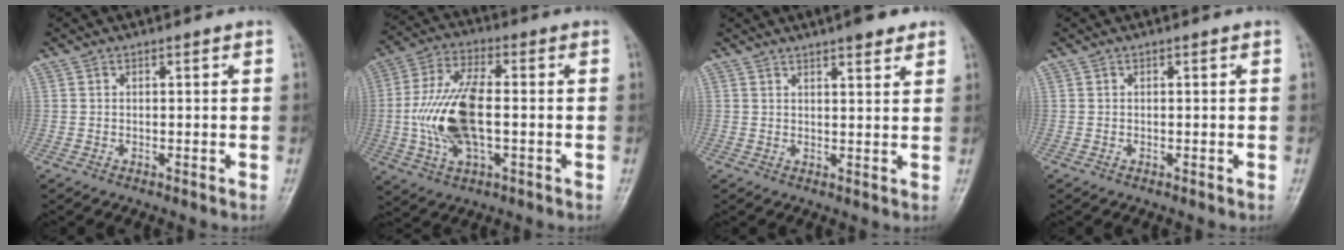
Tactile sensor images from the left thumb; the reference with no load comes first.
{"total": 14.3, "force": [-1.2, 6.8, 12.5], "torque": [-0.254, 0.013, -0.022]}
{"total": 5.3, "force": [3.8, 1.3, 3.4], "torque": [-0.034, -0.014, 0.049]}
{"total": 0.0}